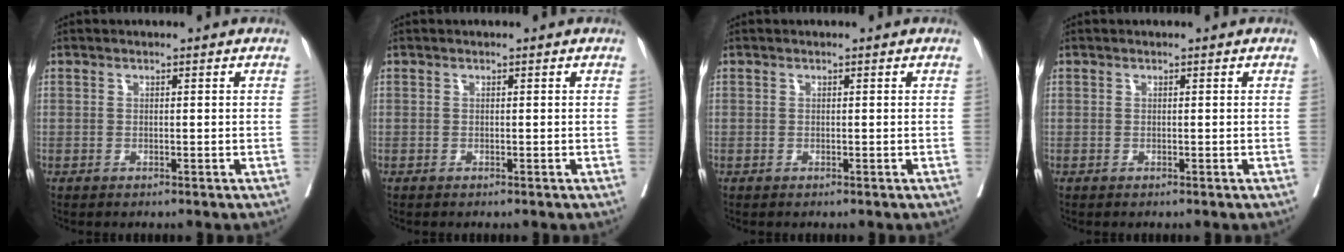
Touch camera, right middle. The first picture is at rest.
{"total": 0.0}
{"total": 0.0}
{"total": 0.0}